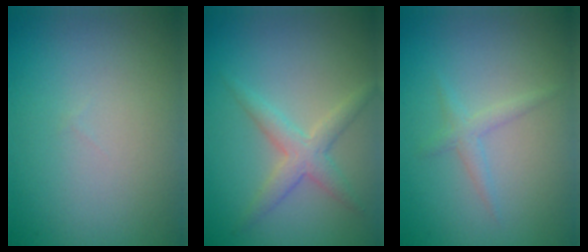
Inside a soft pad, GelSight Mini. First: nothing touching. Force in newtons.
{"total": 2.8, "press": 2.8, "slide": 0.1}
{"total": 1.4, "press": 1.4, "slide": 0.0}